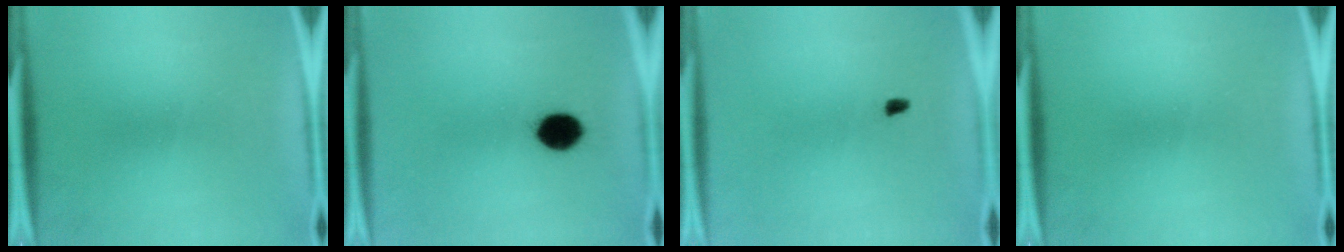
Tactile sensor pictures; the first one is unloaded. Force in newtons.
{"total": 7.2}
{"total": 0.9}
{"total": 0.0}